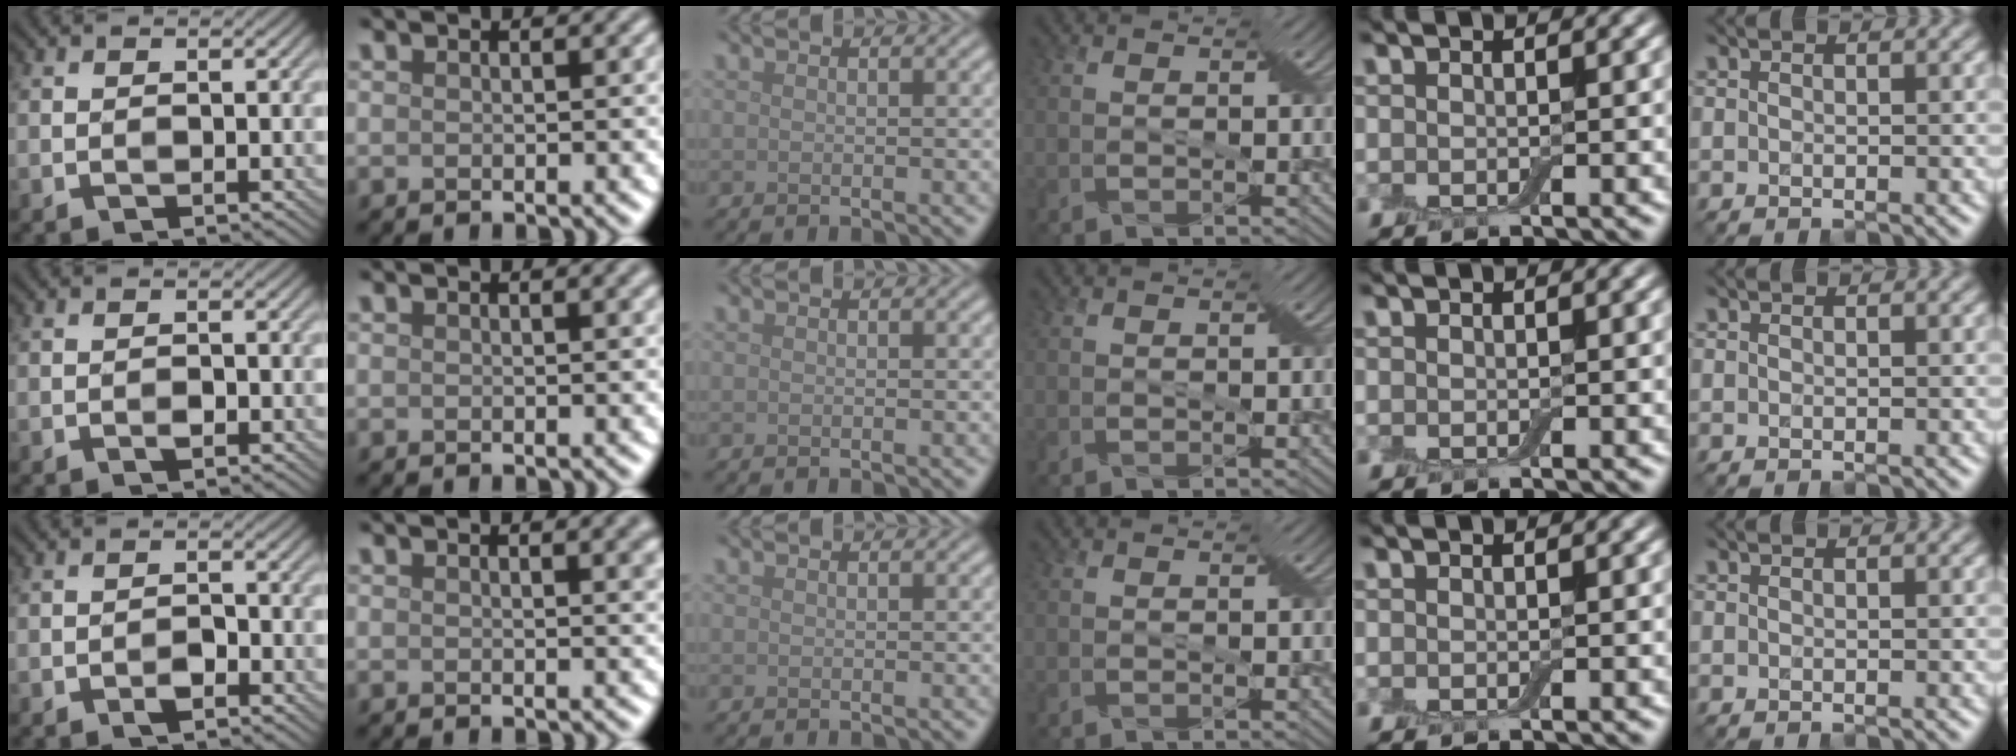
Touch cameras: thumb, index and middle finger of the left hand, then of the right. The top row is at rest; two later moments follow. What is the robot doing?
{"motion": "squeeze", "object": "air blower"}